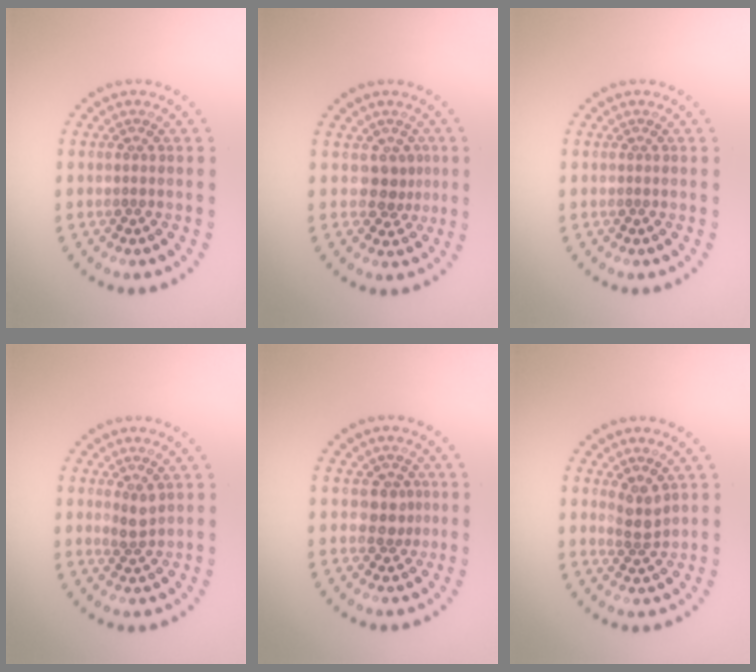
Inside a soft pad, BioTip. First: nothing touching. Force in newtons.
{"total": 2.2, "press": 1.6, "slide": 1.5}
{"total": 0.0}
{"total": 1.7, "press": 1.5, "slide": 0.8}
{"total": 2.0, "press": 1.7, "slide": 0.9}
{"total": 2.1, "press": 1.8, "slide": 1.1}